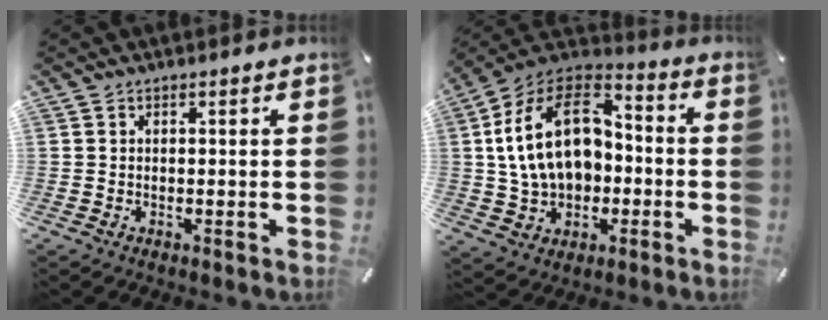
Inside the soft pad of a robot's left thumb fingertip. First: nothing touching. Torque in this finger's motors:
{"motor_torque": [0.96, 3.30, 1.68, -1.09, 0.79]}